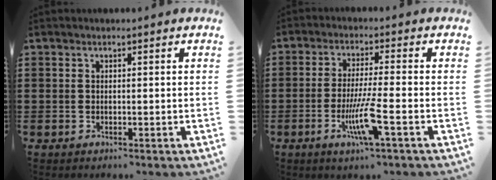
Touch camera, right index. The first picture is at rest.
{"total": 7.5, "force": [-2.8, 0.3, 6.9], "torque": [-0.139, -0.019, -0.056]}